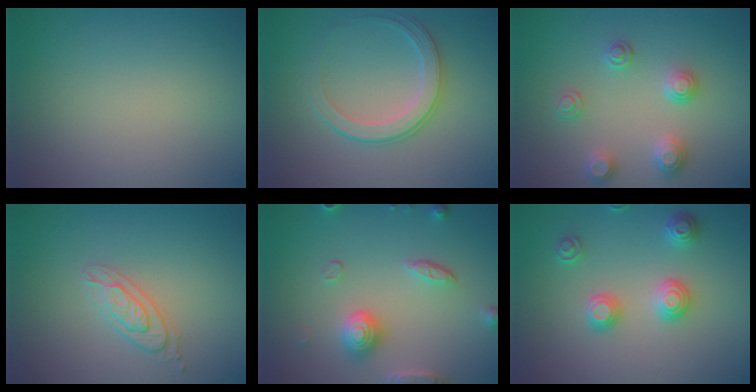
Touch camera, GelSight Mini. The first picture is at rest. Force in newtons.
{"total": 3.4, "press": 2.8, "slide": 1.9}
{"total": 2.6, "press": 2.6, "slide": 0.4}
{"total": 2.1, "press": 2.0, "slide": 0.4}
{"total": 4.0, "press": 3.5, "slide": 2.1}
{"total": 2.8, "press": 2.8, "slide": 0.2}